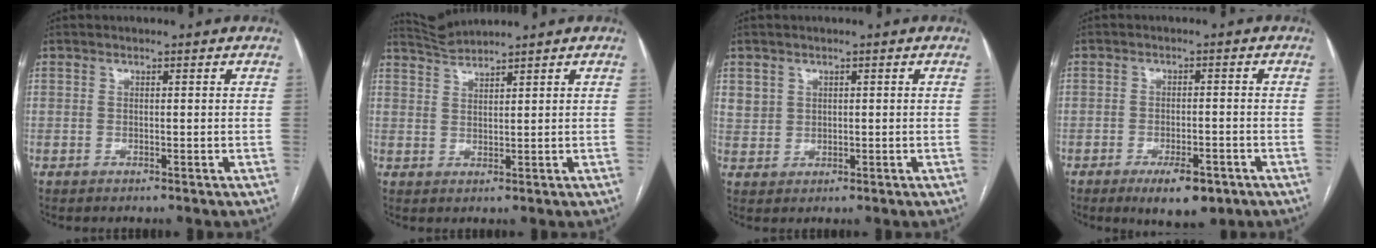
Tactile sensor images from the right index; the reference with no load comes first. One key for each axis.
{"total": 3.3, "fx": 3.1, "fy": -1.1, "fz": -0.4, "tx": 0.003, "ty": 0.002, "tz": 0.068}
{"total": 3.0, "fx": 1.3, "fy": 2.7, "fz": 0.4, "tx": -0.003, "ty": 0.006, "tz": 0.027}
{"total": 6.4, "fx": -3.9, "fy": 2.3, "fz": 4.6, "tx": -0.068, "ty": -0.005, "tz": -0.051}